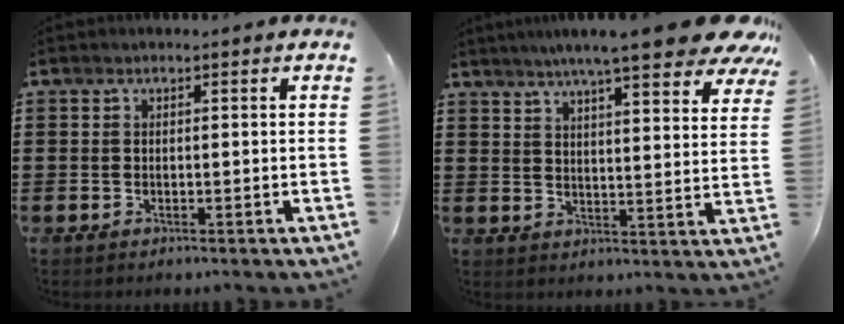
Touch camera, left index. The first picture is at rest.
{"total": 9.9, "force": [8.0, 0.7, 5.8], "torque": [-0.113, -0.033, 0.133]}